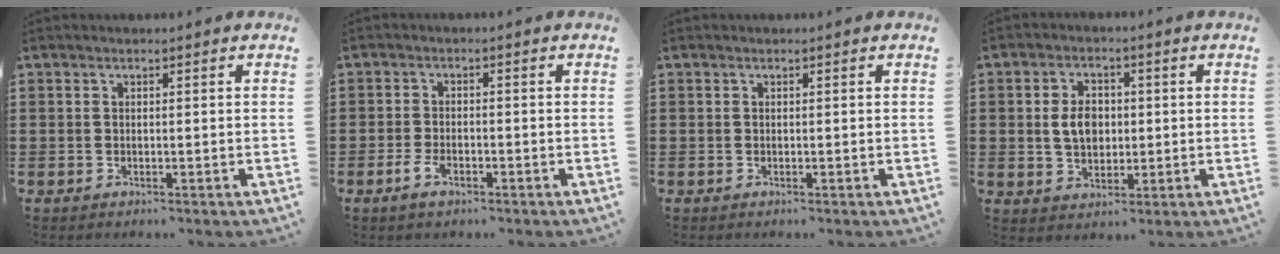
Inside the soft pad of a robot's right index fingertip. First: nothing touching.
{"total": 2.9, "force": [-1.4, 1.2, 2.2], "torque": [-0.055, -0.008, -0.029]}
{"total": 0.0}
{"total": 5.3, "force": [0.3, 3.7, 3.8], "torque": [-0.079, 0.008, -0.002]}